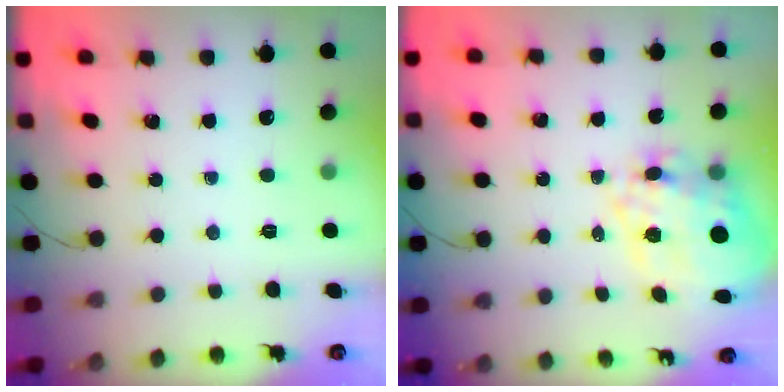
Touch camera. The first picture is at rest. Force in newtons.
{"total": 15.8, "press": 15.4, "slide": 3.3}